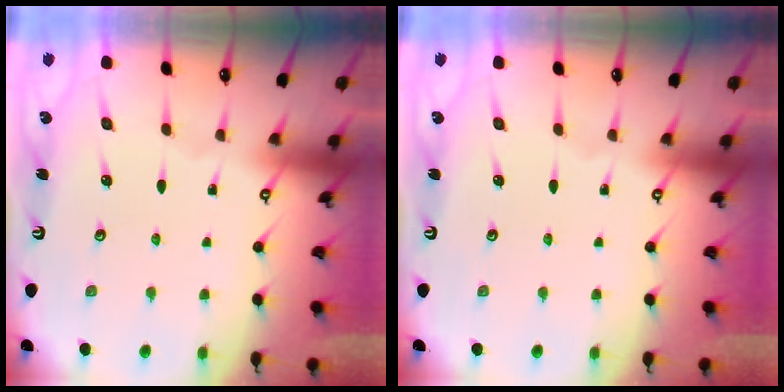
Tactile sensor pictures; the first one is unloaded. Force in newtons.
{"total": 0.0}